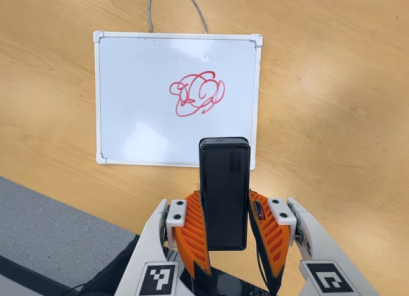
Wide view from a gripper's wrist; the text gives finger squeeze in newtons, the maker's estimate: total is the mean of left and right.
{"total": 4.5, "left": 3.4, "right": 5.6}